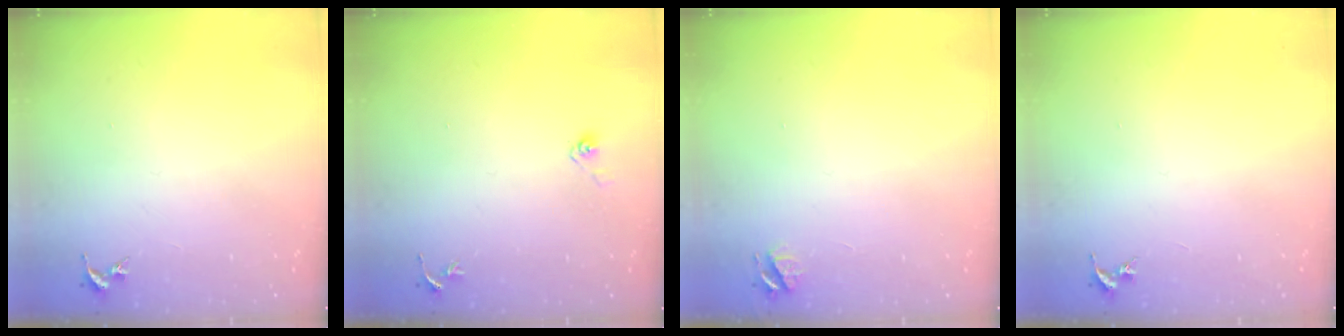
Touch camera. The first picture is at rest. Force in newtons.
{"total": 3.6, "press": 2.9, "slide": 2.1}
{"total": 3.9, "press": 3.9, "slide": 0.4}
{"total": 0.0}